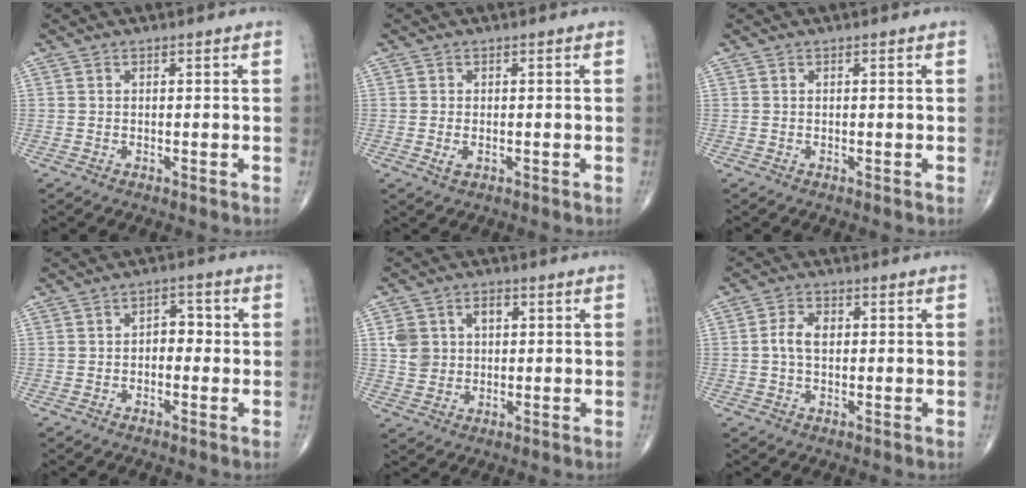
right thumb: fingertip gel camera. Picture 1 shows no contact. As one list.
[{"total": 1.7, "force": [-0.4, 1.0, 1.3], "torque": [-0.027, -0.003, -0.007]}, {"total": 0.0}, {"total": 3.8, "force": [-0.1, 2.5, 2.9], "torque": [-0.019, 0.014, -0.010]}, {"total": 7.3, "force": [1.8, 5.8, 4.0], "torque": [-0.049, 0.002, 0.037]}, {"total": 4.2, "force": [0.3, 2.7, 3.3], "torque": [-0.066, 0.009, 0.001]}]